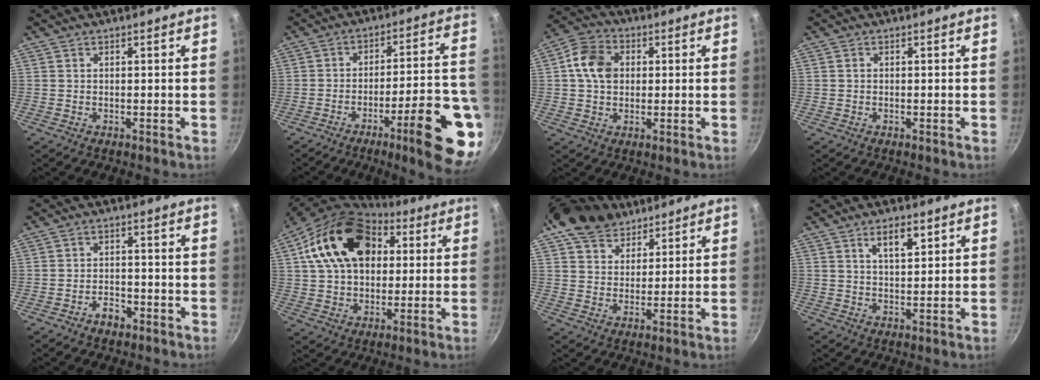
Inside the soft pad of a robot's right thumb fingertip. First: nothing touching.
{"total": 17.6, "force": [-8.3, 3.6, 15.1], "torque": [-0.177, 0.043, -0.112]}
{"total": 8.9, "force": [1.3, 7.0, 5.4], "torque": [-0.080, 0.012, 0.012]}
{"total": 0.6, "force": [0.1, 0.5, 0.3], "torque": [-0.004, 0.004, 0.001]}
{"total": 3.3, "force": [-2.2, 1.9, 1.6], "torque": [-0.014, 0.019, -0.036]}
{"total": 20.7, "force": [5.9, 14.5, 13.5], "torque": [-0.209, 0.011, 0.091]}
{"total": 12.4, "force": [9.2, 7.5, 3.6], "torque": [-0.046, -0.010, 0.161]}
{"total": 5.6, "force": [2.9, 2.3, 4.2], "torque": [-0.063, -0.013, 0.050]}